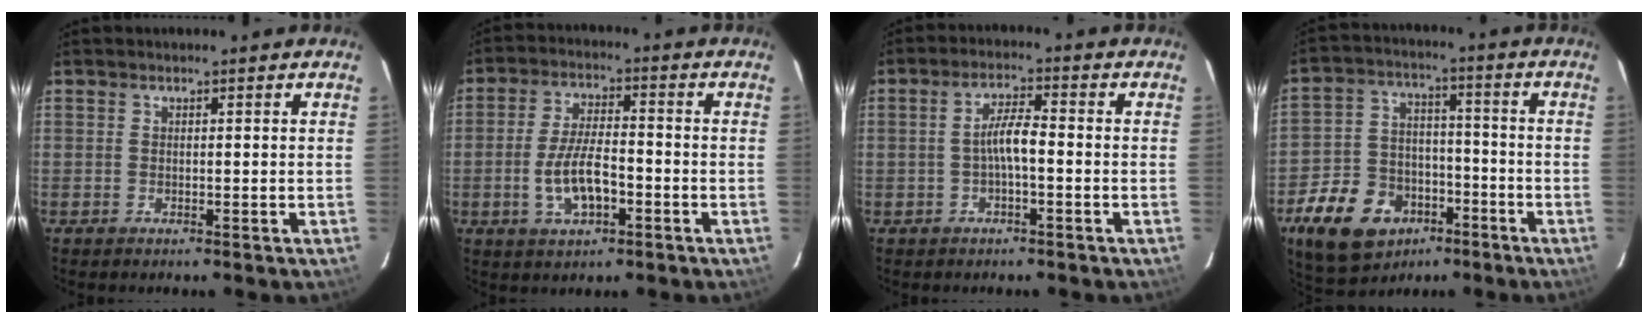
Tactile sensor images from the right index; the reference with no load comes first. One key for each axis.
{"total": 8.7, "fx": -2.8, "fy": 3.3, "fz": 7.6, "tx": -0.153, "ty": -0.001, "tz": -0.048}
{"total": 4.2, "fx": -1.1, "fy": 0.7, "fz": 4.0, "tx": -0.078, "ty": 0.011, "tz": -0.018}
{"total": 16.6, "fx": -9.2, "fy": 11.7, "fz": 7.3, "tx": -0.182, "ty": 0.023, "tz": -0.133}